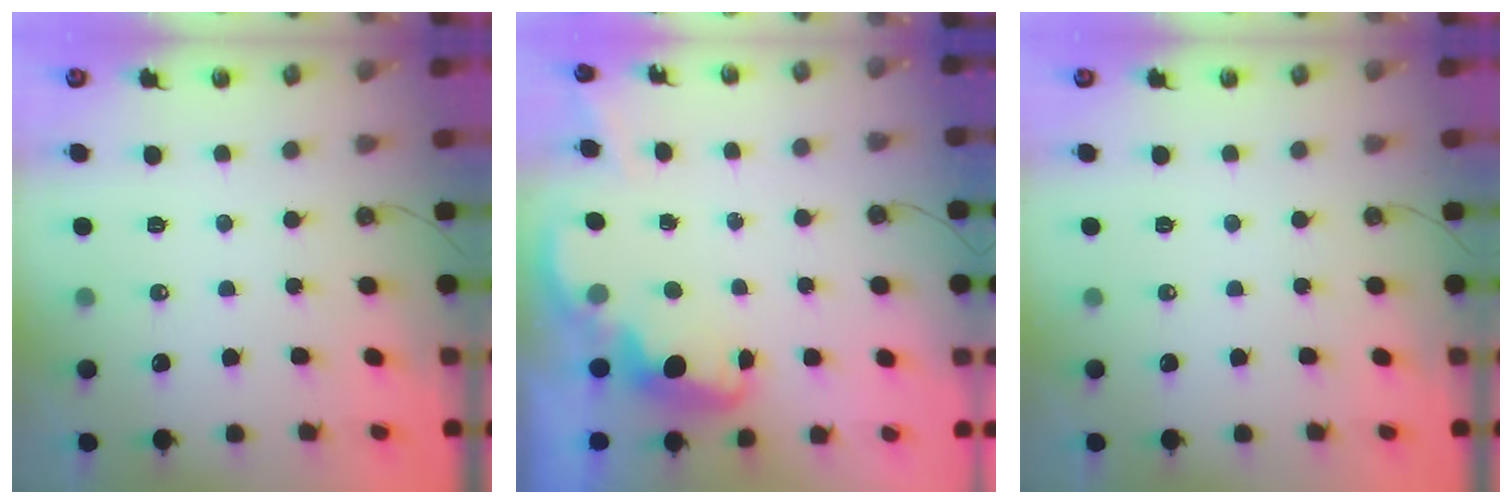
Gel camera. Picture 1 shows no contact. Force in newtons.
{"total": 2.8, "press": 2.6, "slide": 0.8}
{"total": 0.0}